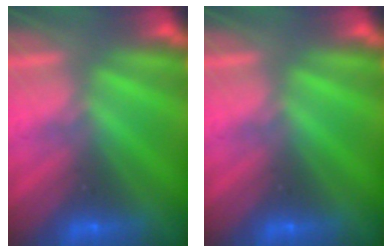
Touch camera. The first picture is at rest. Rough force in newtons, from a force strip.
{"total": 0.0}